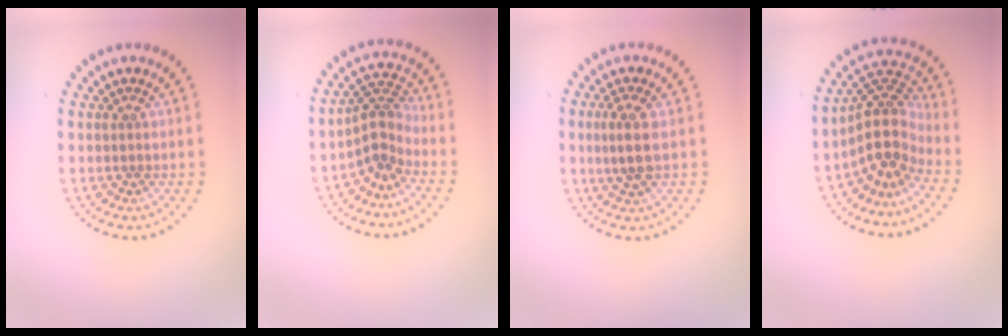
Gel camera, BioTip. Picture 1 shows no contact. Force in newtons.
{"total": 2.7, "press": 1.9, "slide": 1.9}
{"total": 2.5, "press": 2.3, "slide": 0.9}
{"total": 4.8, "press": 3.6, "slide": 3.2}